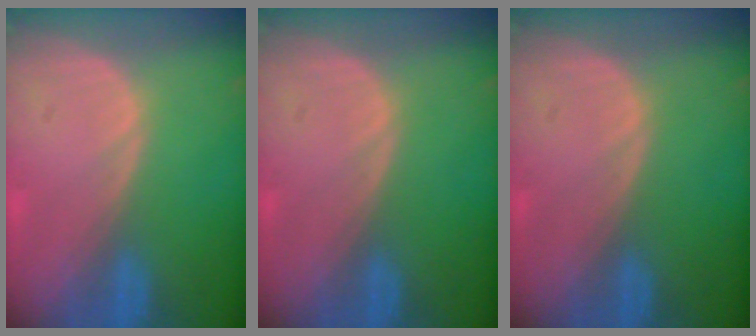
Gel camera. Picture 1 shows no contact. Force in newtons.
{"total": 0.0}
{"total": 0.0}